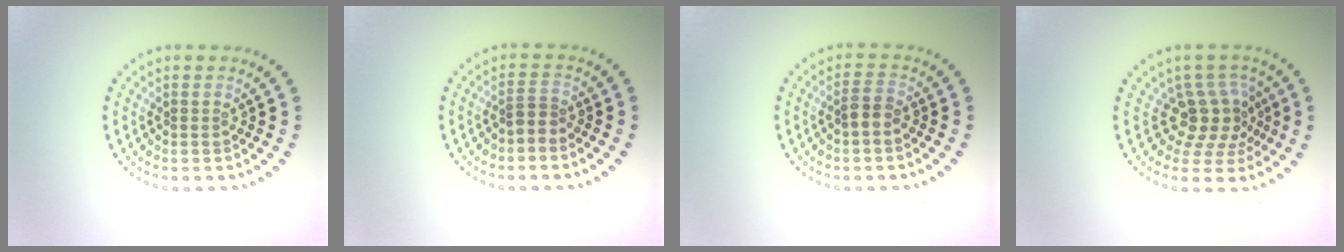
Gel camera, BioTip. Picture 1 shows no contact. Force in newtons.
{"total": 1.3, "press": 0.8, "slide": 1.1}
{"total": 1.4, "press": 1.2, "slide": 0.7}
{"total": 3.7, "press": 2.8, "slide": 2.5}